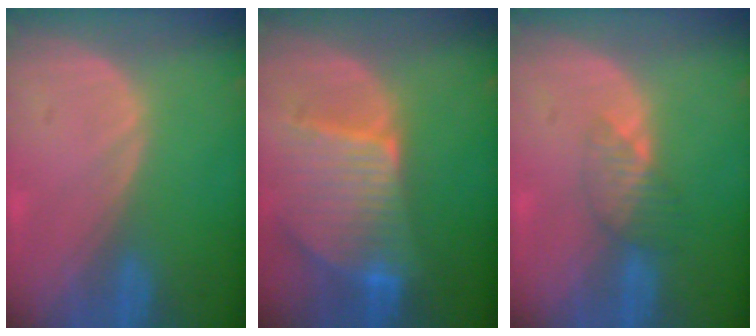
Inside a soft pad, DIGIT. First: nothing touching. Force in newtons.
{"total": 9.5, "press": 8.4, "slide": 4.5}
{"total": 3.4, "press": 3.1, "slide": 1.5}